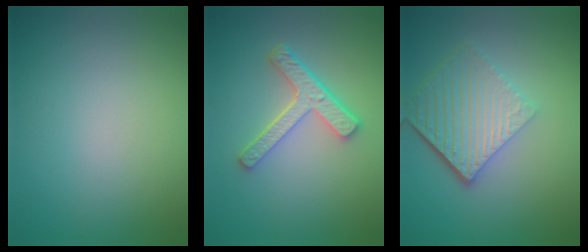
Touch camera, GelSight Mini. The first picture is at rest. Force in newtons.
{"total": 4.5, "press": 3.3, "slide": 3.1}
{"total": 6.5, "press": 4.3, "slide": 4.9}